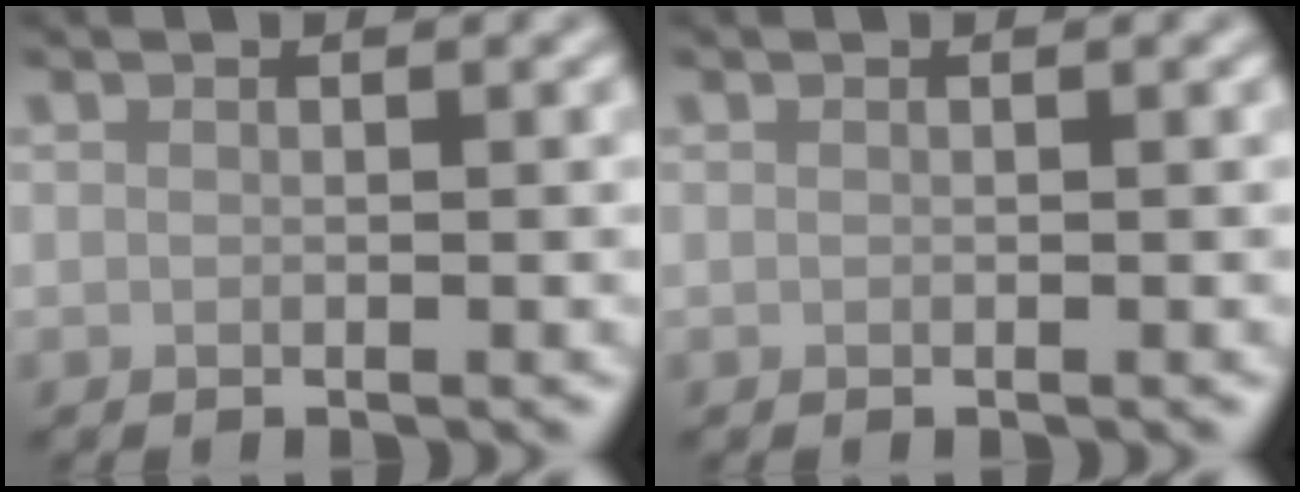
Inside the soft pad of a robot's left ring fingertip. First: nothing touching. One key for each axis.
{"total": 0.0}